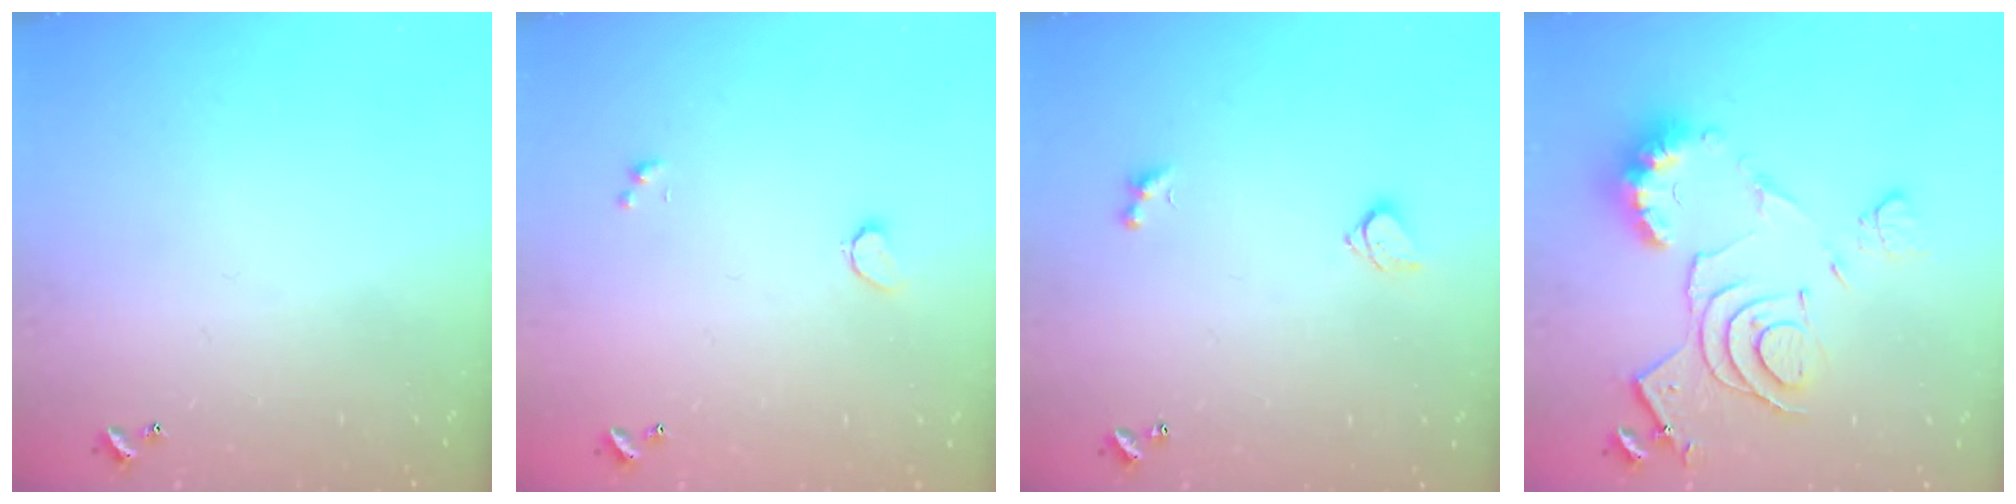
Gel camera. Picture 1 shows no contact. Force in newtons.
{"total": 0.6, "press": 0.0, "slide": 0.6}
{"total": 2.8, "press": 2.5, "slide": 1.3}
{"total": 13.4, "press": 13.3, "slide": 1.5}